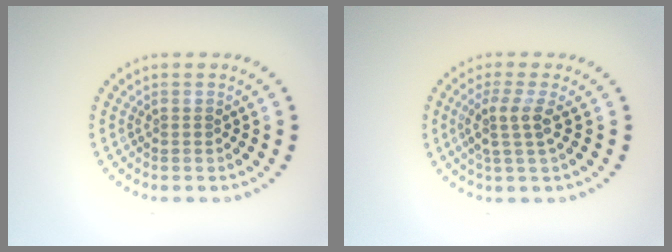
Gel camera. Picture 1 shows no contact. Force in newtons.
{"total": 2.6, "press": 2.0, "slide": 1.6}